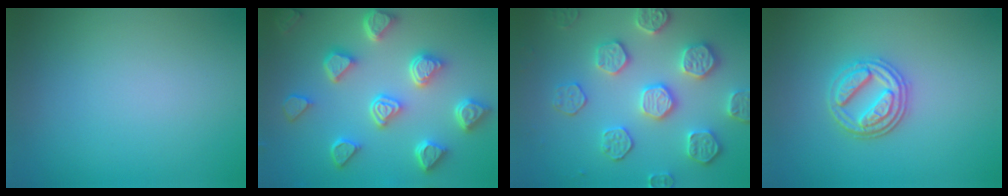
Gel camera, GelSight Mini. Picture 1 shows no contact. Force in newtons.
{"total": 6.9, "press": 5.6, "slide": 4.0}
{"total": 5.3, "press": 5.0, "slide": 1.8}
{"total": 3.6, "press": 3.1, "slide": 1.8}